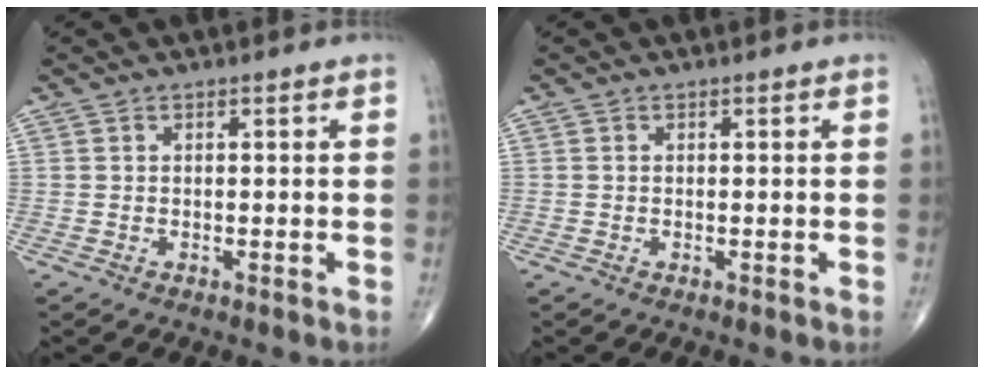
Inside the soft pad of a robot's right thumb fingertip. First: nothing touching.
{"total": 0.0}